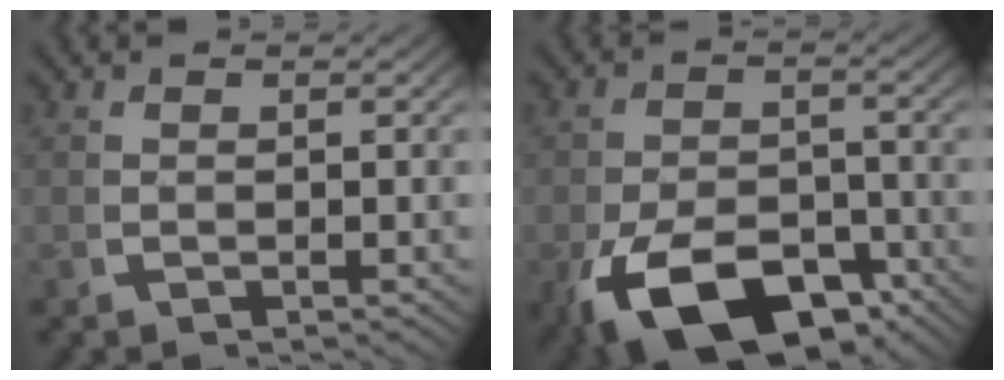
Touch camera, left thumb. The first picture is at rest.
{"total": 9.5, "force": [-5.2, 5.4, 5.9], "torque": [-0.107, -0.044, -0.066]}